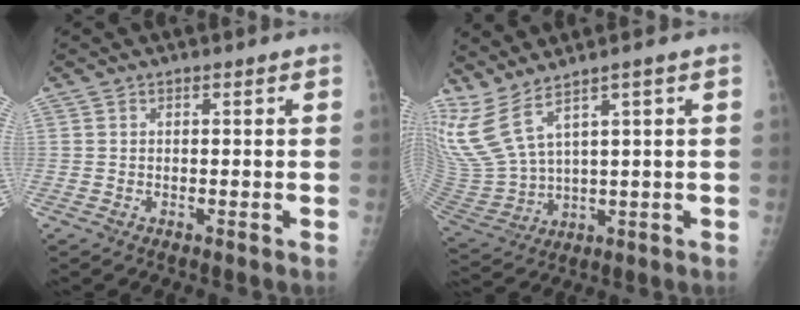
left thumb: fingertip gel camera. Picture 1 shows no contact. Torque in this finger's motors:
{"motor_torque": [0.43, -0.09, 1.61, -1.14, 0.68]}